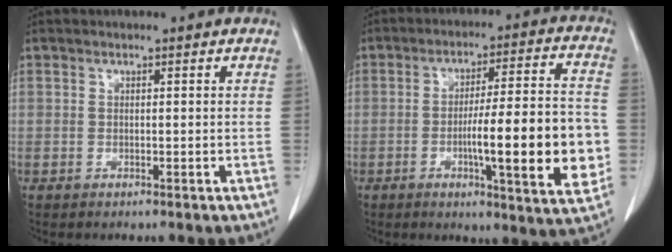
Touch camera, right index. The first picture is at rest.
{"total": 16.7, "force": [-3.2, 1.7, 16.3], "torque": [-0.223, 0.005, -0.044]}